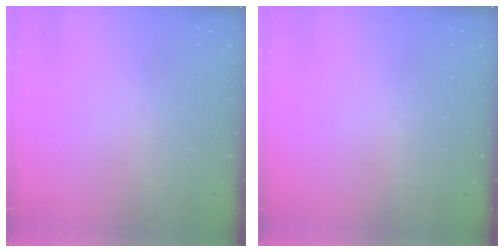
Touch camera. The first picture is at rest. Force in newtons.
{"total": 0.0}